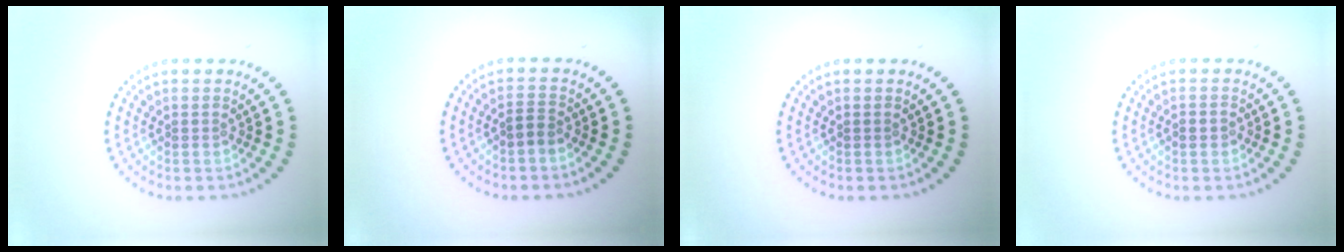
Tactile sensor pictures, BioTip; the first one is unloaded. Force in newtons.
{"total": 1.3, "press": 1.0, "slide": 0.8}
{"total": 0.0}
{"total": 1.1, "press": 1.0, "slide": 0.4}